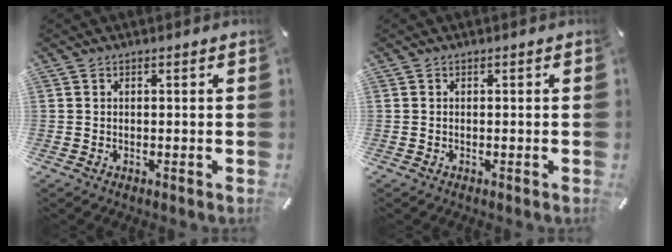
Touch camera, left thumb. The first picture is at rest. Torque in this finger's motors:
{"motor_torque": [-0.08, -0.08, -0.08, 0.08, 0.00]}